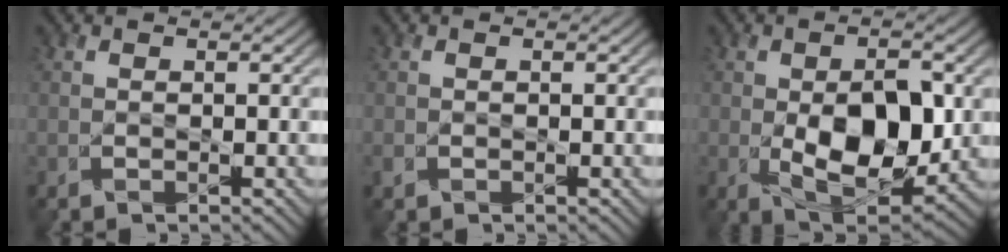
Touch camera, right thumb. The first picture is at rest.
{"total": 0.7, "force": [-0.4, 0.5, 0.2], "torque": [-0.006, -0.005, -0.009]}
{"total": 10.8, "force": [-1.0, 6.1, 8.9], "torque": [-0.158, -0.019, -0.005]}